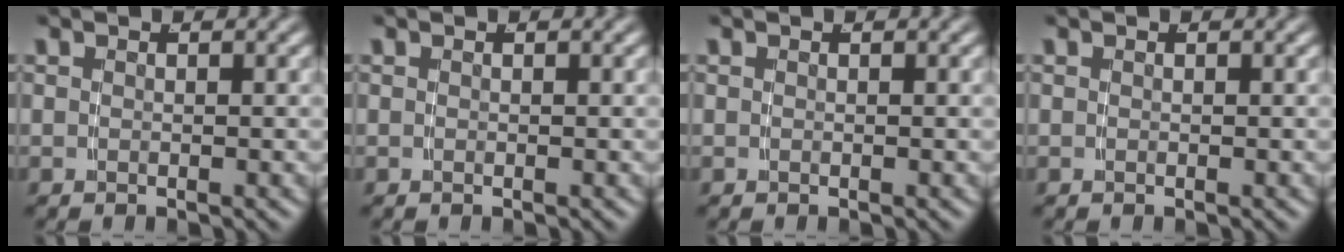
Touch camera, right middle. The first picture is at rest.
{"total": 0.0}
{"total": 0.0}
{"total": 0.0}